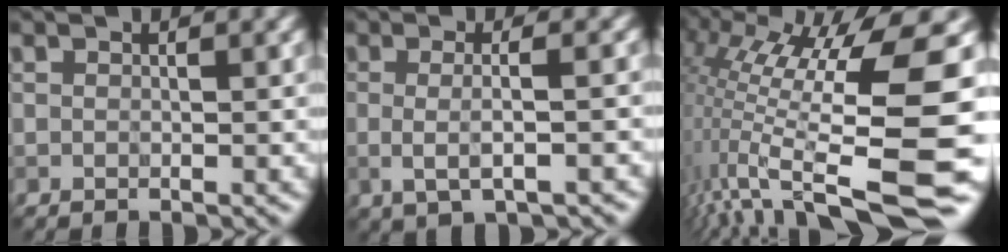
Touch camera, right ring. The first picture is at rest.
{"total": 3.6, "force": [-0.3, 1.1, 3.4], "torque": [-0.058, -0.005, -0.003]}
{"total": 16.0, "force": [-0.5, 3.6, 15.5], "torque": [-0.270, 0.011, 0.010]}